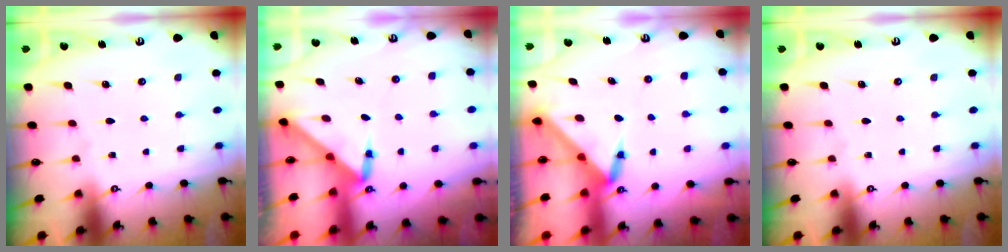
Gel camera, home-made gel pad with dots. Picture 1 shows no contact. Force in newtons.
{"total": 3.0, "press": 3.0, "slide": 0.3}
{"total": 3.4, "press": 3.4, "slide": 0.2}
{"total": 0.0}